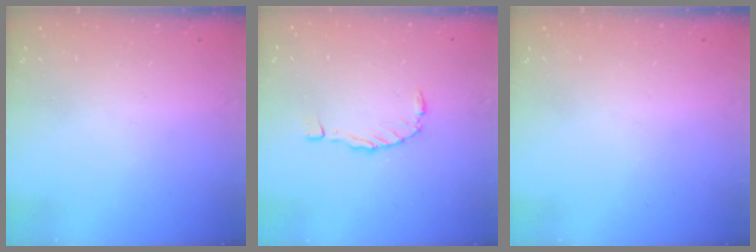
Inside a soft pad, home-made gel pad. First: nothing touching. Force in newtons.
{"total": 0.0}
{"total": 0.0}